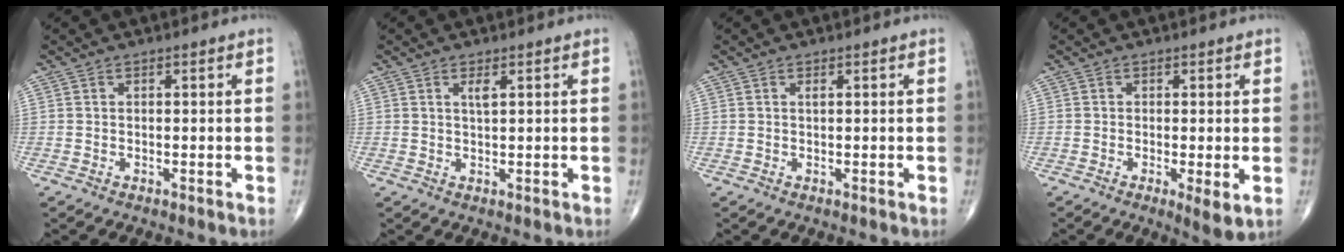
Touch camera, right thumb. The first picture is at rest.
{"total": 1.7, "force": [0.8, 0.3, 1.4], "torque": [-0.027, -0.003, 0.016]}
{"total": 0.5, "force": [0.2, 0.1, 0.5], "torque": [-0.010, 0.001, 0.005]}
{"total": 3.9, "force": [-0.9, 0.9, 3.7], "torque": [-0.064, -0.015, -0.018]}